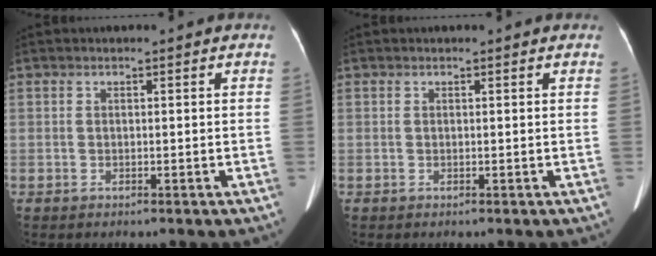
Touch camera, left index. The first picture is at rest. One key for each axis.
{"total": 1.0, "fx": 1.0, "fy": 0.1, "fz": 0.2, "tx": -0.009, "ty": 0.003, "tz": 0.007}